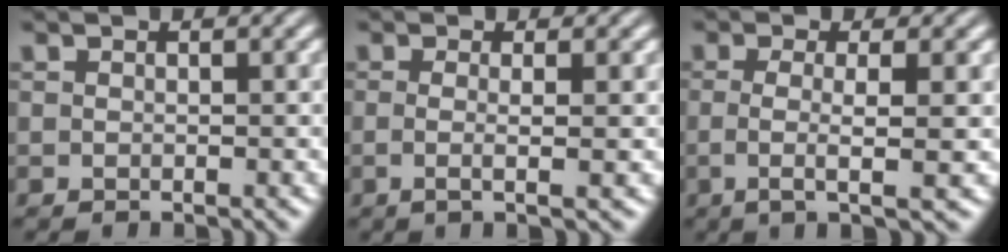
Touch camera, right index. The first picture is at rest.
{"total": 2.1, "force": [-0.4, -1.1, 1.8], "torque": [-0.040, -0.013, -0.002]}
{"total": 3.5, "force": [-0.3, -0.7, 3.5], "torque": [-0.060, -0.013, 0.002]}